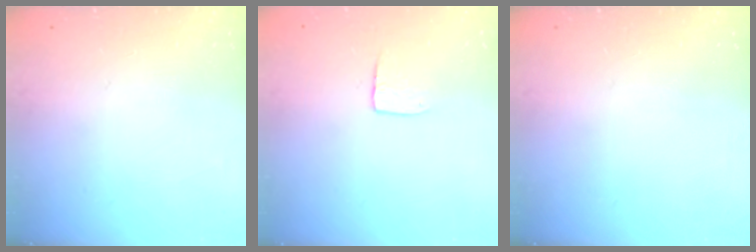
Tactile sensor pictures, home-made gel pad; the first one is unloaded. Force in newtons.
{"total": 5.3, "press": 5.3, "slide": 0.4}
{"total": 0.0}